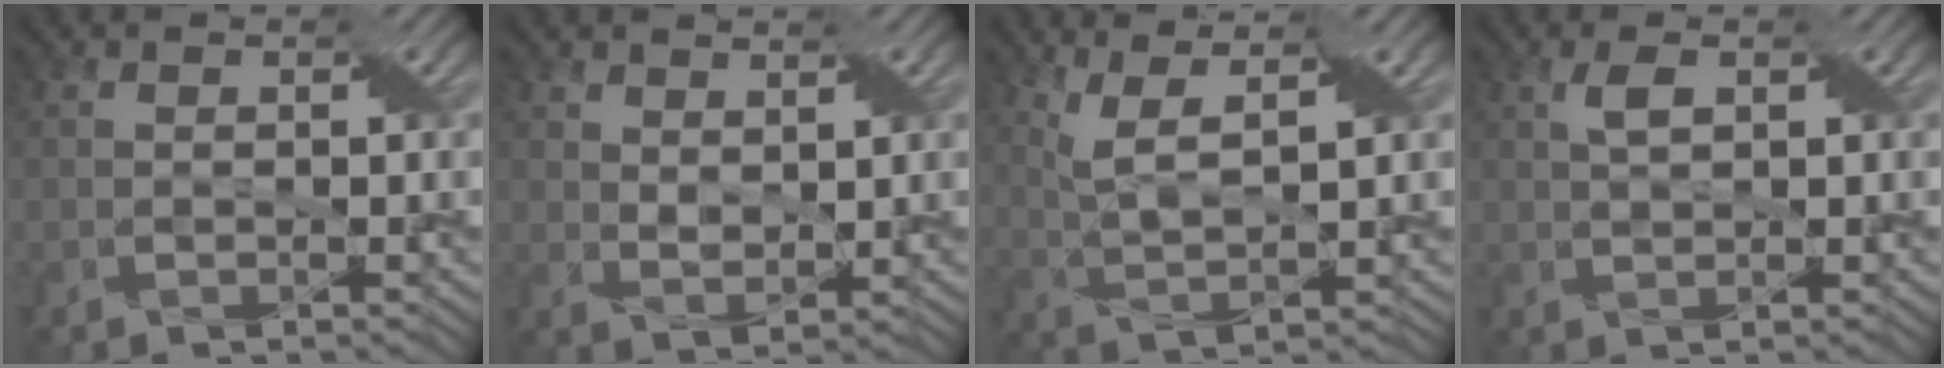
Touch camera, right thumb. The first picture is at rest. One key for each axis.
{"total": 2.7, "fx": 2.1, "fy": 1.2, "fz": 1.2, "tx": -0.031, "ty": -0.006, "tz": 0.042}
{"total": 5.0, "fx": 3.3, "fy": 0.9, "fz": 3.7, "tx": -0.090, "ty": 0.000, "tz": 0.071}
{"total": 2.0, "fx": 0.9, "fy": 0.7, "fz": 1.7, "tx": -0.038, "ty": 0.006, "tz": 0.015}